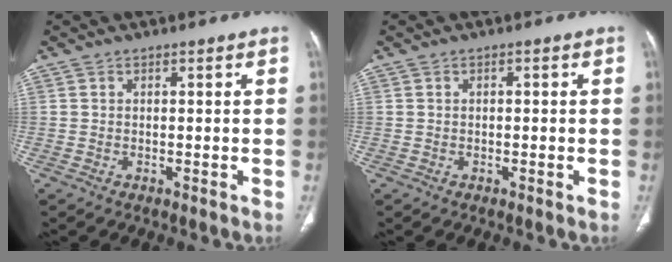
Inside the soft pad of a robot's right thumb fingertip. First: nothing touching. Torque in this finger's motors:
{"motor_torque": [-0.24, -0.53, -0.08, 0.41, -0.02]}